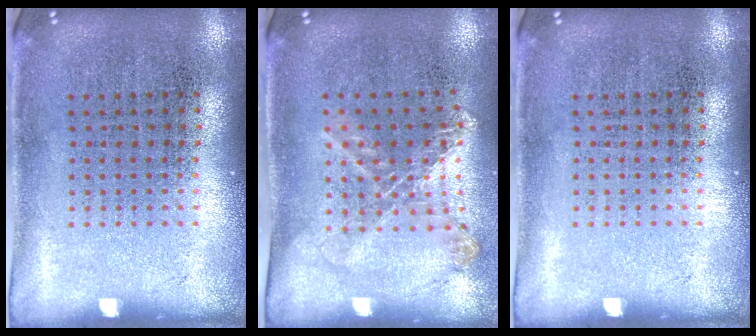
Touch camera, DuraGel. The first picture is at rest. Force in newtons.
{"total": 1.1, "press": 1.1, "slide": 0.3}
{"total": 0.0}